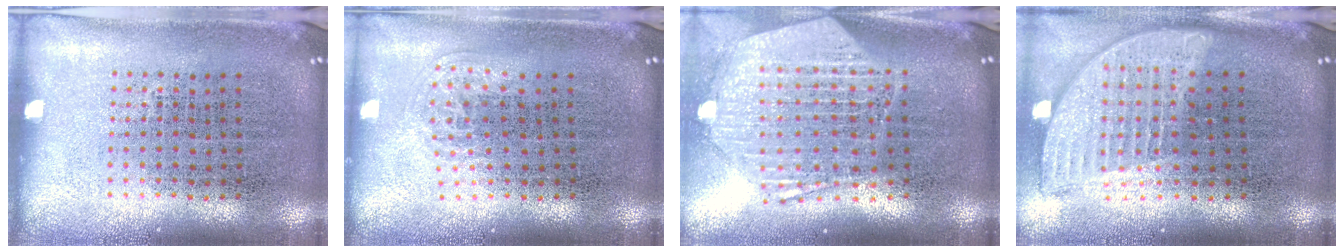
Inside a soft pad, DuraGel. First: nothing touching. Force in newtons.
{"total": 1.0, "press": 0.7, "slide": 0.7}
{"total": 2.8, "press": 2.3, "slide": 1.7}
{"total": 1.9, "press": 1.5, "slide": 1.1}